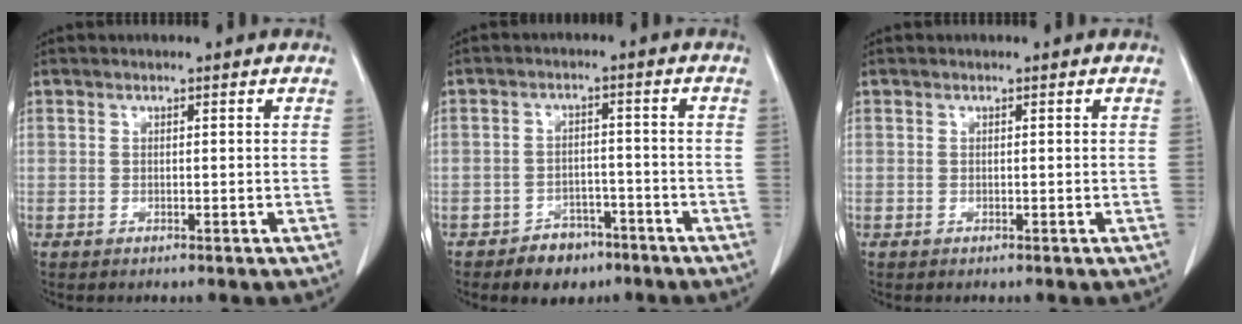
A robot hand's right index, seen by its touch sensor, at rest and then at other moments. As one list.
[{"total": 5.2, "force": [-3.7, 3.2, 1.8], "torque": [-0.028, 0.008, -0.052]}, {"total": 0.0}]